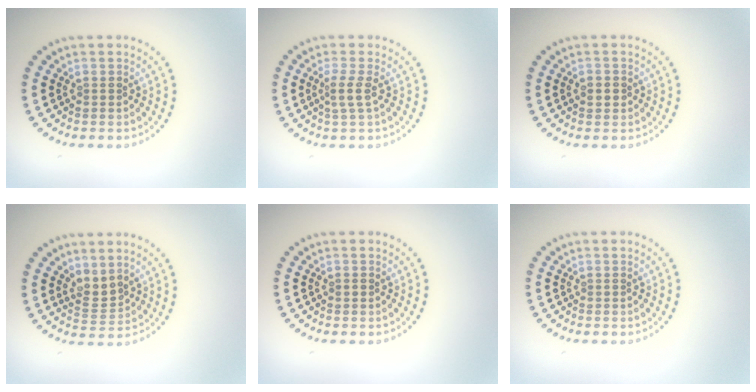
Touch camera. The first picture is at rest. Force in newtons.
{"total": 1.6, "press": 1.2, "slide": 1.1}
{"total": 1.2, "press": 1.2, "slide": 0.2}
{"total": 2.0, "press": 1.4, "slide": 1.4}
{"total": 0.6, "press": 0.6, "slide": 0.1}
{"total": 0.0}